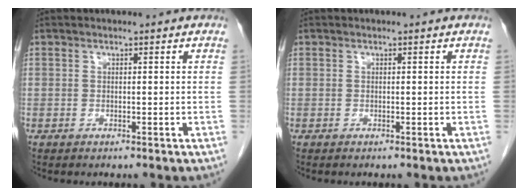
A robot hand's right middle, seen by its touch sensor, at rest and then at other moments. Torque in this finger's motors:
{"motor_torque": [-0.03, -0.19, -0.09, -0.01]}